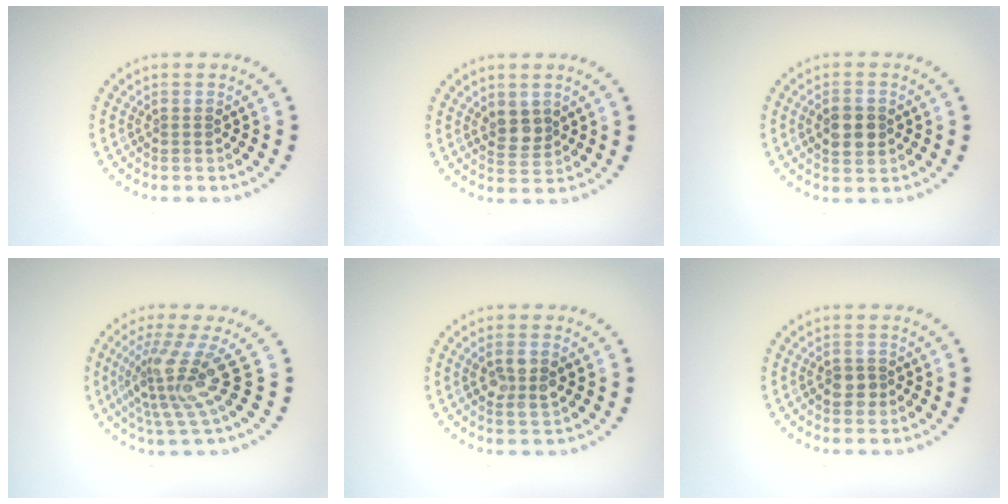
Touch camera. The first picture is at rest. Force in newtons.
{"total": 2.1, "press": 1.9, "slide": 0.8}
{"total": 3.4, "press": 3.4, "slide": 0.1}
{"total": 4.6, "press": 3.0, "slide": 3.5}
{"total": 2.5, "press": 2.5, "slide": 0.6}
{"total": 1.7, "press": 1.6, "slide": 0.5}